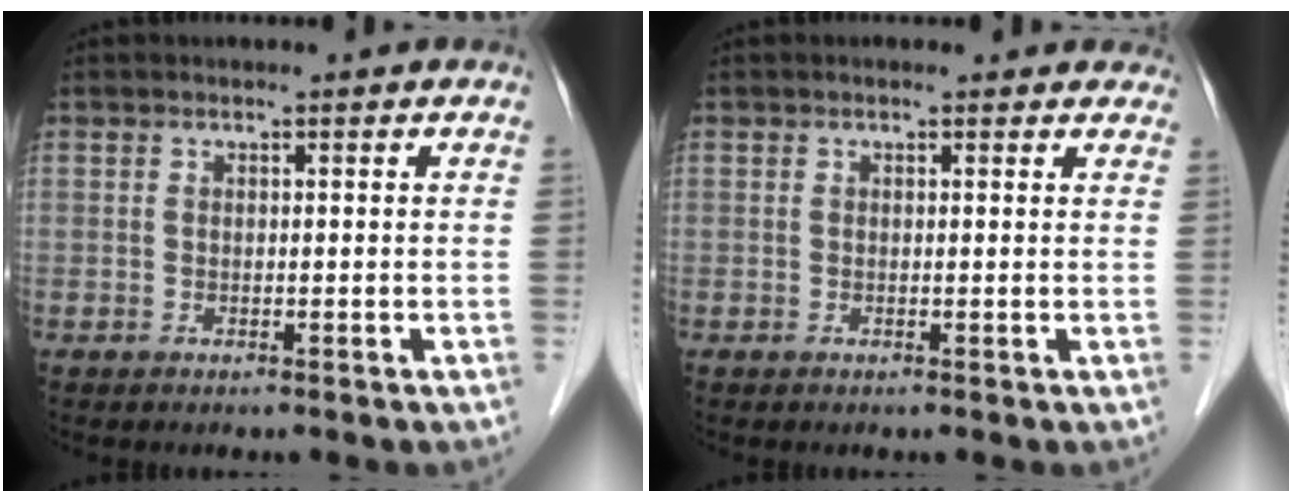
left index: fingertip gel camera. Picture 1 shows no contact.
{"total": 2.9, "force": [2.4, 1.4, 0.7], "torque": [0.003, 0.006, 0.010]}